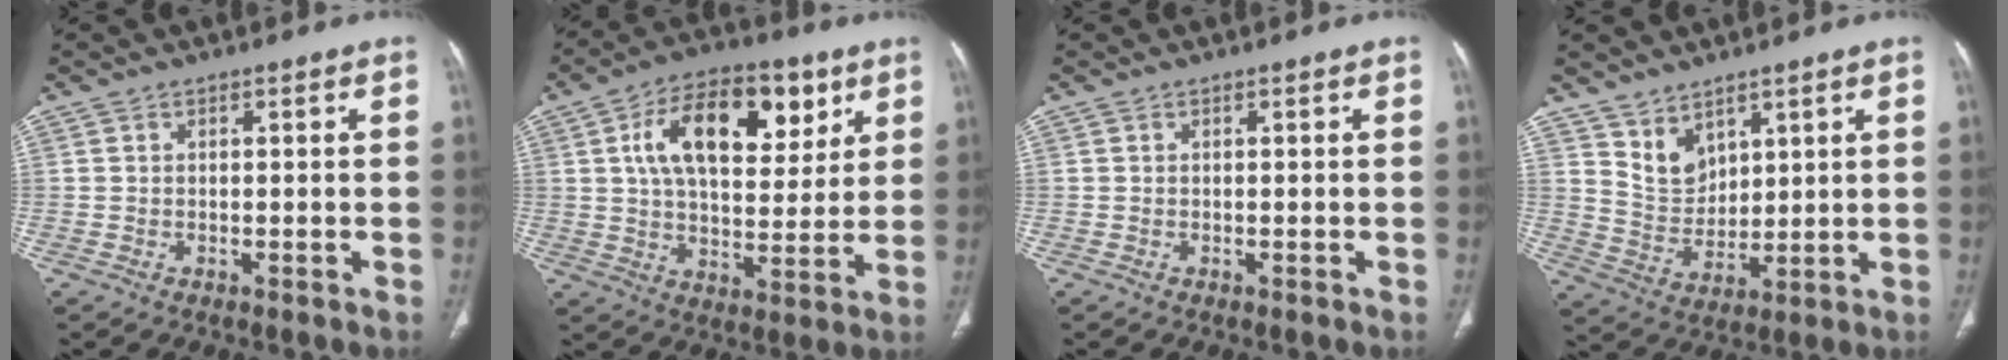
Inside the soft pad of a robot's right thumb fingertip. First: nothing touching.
{"total": 18.5, "force": [6.9, 10.1, 13.9], "torque": [-0.186, -0.007, 0.110]}
{"total": 0.0}
{"total": 6.4, "force": [4.0, 4.1, 2.9], "torque": [-0.033, -0.035, 0.088]}